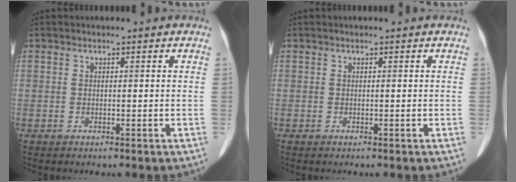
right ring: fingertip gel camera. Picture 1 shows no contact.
{"total": 0.0}